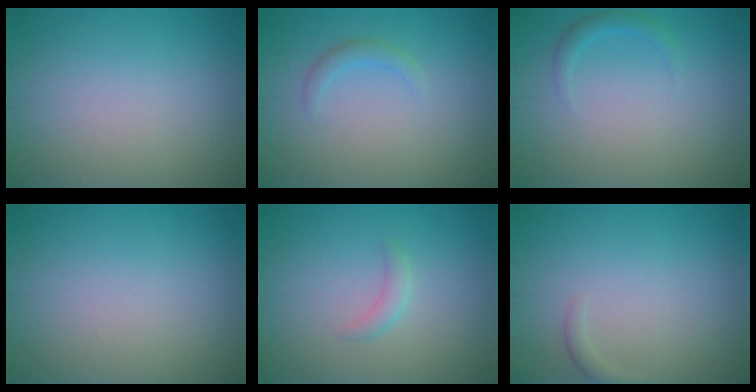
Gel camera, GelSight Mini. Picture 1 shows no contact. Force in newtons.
{"total": 1.3, "press": 1.3, "slide": 0.1}
{"total": 1.3, "press": 1.3, "slide": 0.1}
{"total": 0.0}
{"total": 1.2, "press": 1.1, "slide": 0.0}
{"total": 0.8, "press": 0.8, "slide": 0.1}